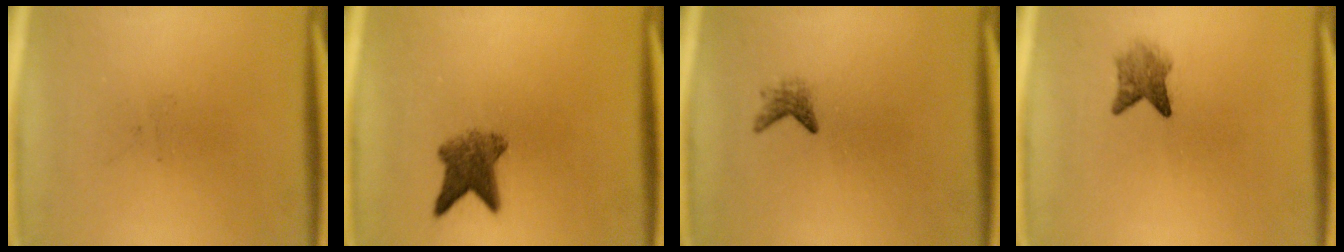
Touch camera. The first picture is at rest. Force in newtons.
{"total": 5.1}
{"total": 1.5}
{"total": 2.8}